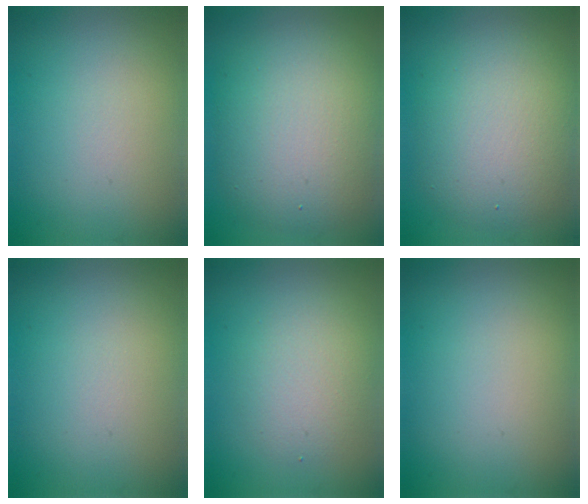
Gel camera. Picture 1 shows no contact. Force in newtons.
{"total": 8.3, "press": 8.2, "slide": 0.6}
{"total": 6.6, "press": 6.6, "slide": 0.4}
{"total": 0.0}
{"total": 3.0, "press": 3.0, "slide": 0.2}
{"total": 0.0}